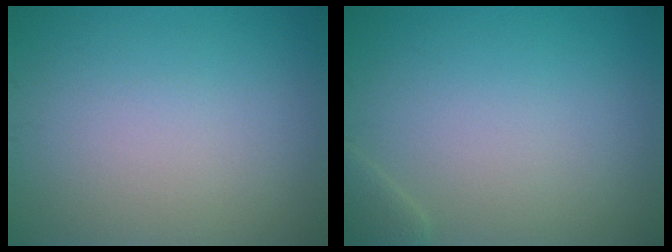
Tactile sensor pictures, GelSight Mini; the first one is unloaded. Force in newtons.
{"total": 1.1, "press": 1.1, "slide": 0.1}